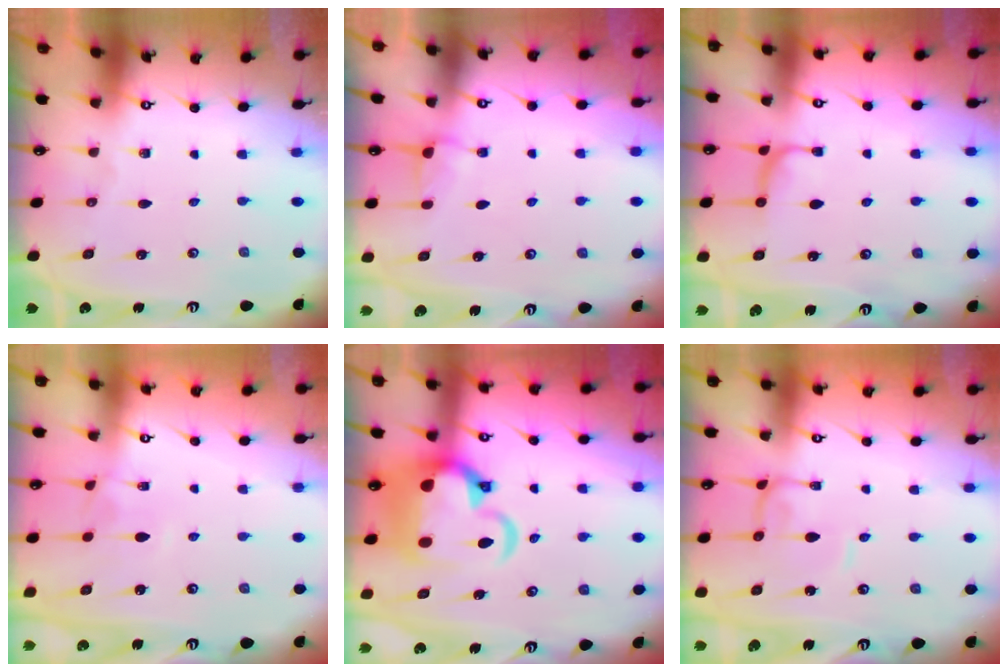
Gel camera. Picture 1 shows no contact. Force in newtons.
{"total": 3.8, "press": 3.8, "slide": 0.0}
{"total": 0.8, "press": 0.4, "slide": 0.7}
{"total": 2.0, "press": 2.0, "slide": 0.5}
{"total": 9.8, "press": 9.6, "slide": 2.3}
{"total": 1.6, "press": 1.5, "slide": 0.1}